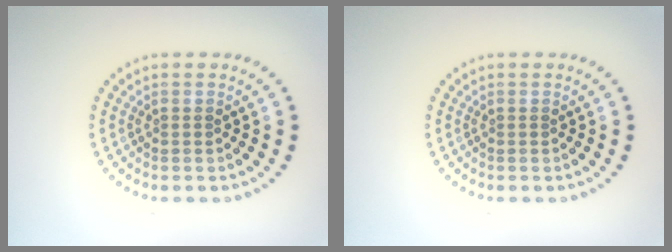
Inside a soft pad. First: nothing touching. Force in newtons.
{"total": 0.0}